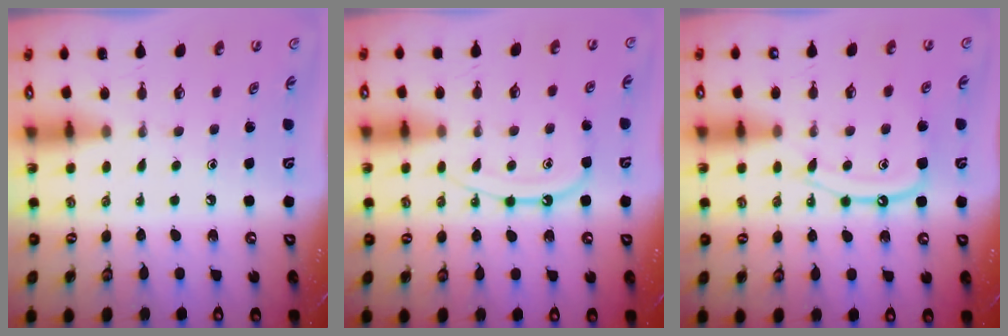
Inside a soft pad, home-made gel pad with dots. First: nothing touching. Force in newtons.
{"total": 10.7, "press": 10.7, "slide": 1.0}
{"total": 11.4, "press": 11.4, "slide": 1.2}